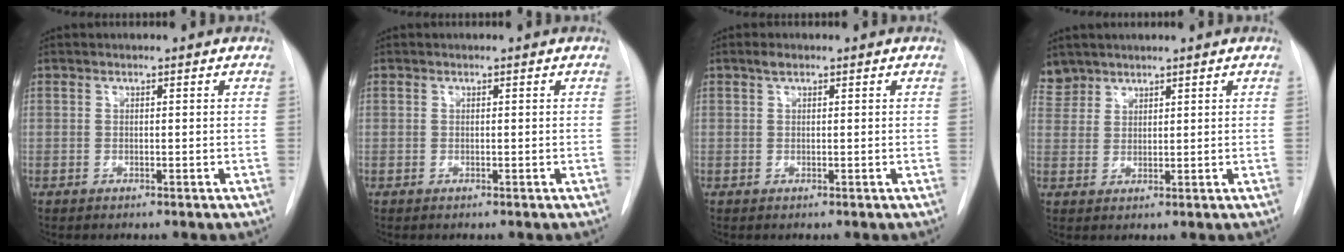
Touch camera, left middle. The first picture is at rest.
{"total": 0.0}
{"total": 1.0, "force": [0.7, 0.4, 0.6], "torque": [-0.013, 0.008, 0.013]}
{"total": 3.7, "force": [3.3, 1.7, -0.3], "torque": [0.010, 0.009, 0.068]}